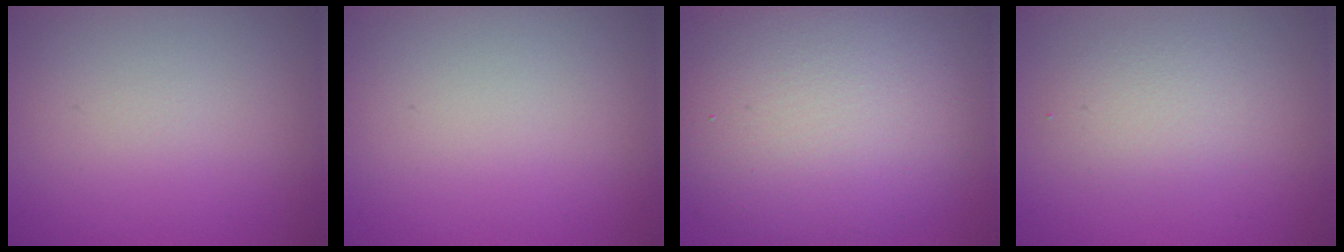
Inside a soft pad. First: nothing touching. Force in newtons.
{"total": 0.0}
{"total": 11.3, "press": 11.2, "slide": 0.8}
{"total": 2.3, "press": 2.3, "slide": 0.1}